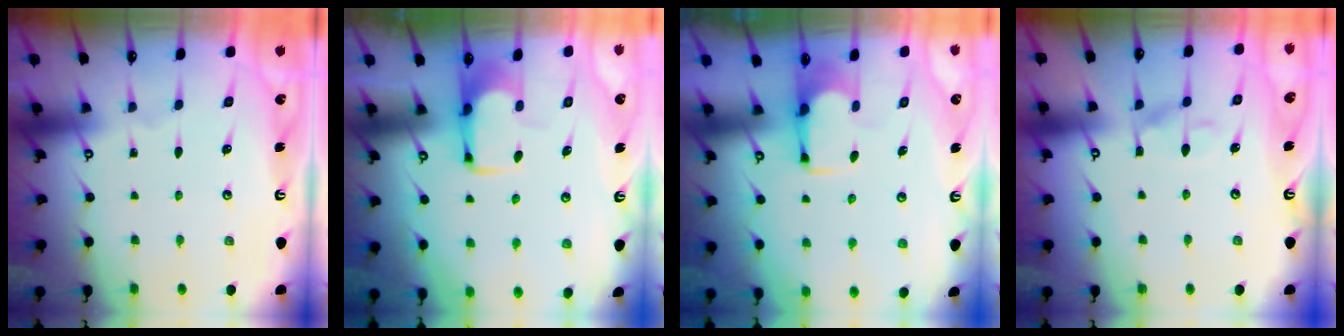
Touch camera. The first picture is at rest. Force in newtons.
{"total": 1.9, "press": 1.9, "slide": 0.4}
{"total": 1.9, "press": 1.7, "slide": 0.7}
{"total": 7.8, "press": 7.7, "slide": 0.7}